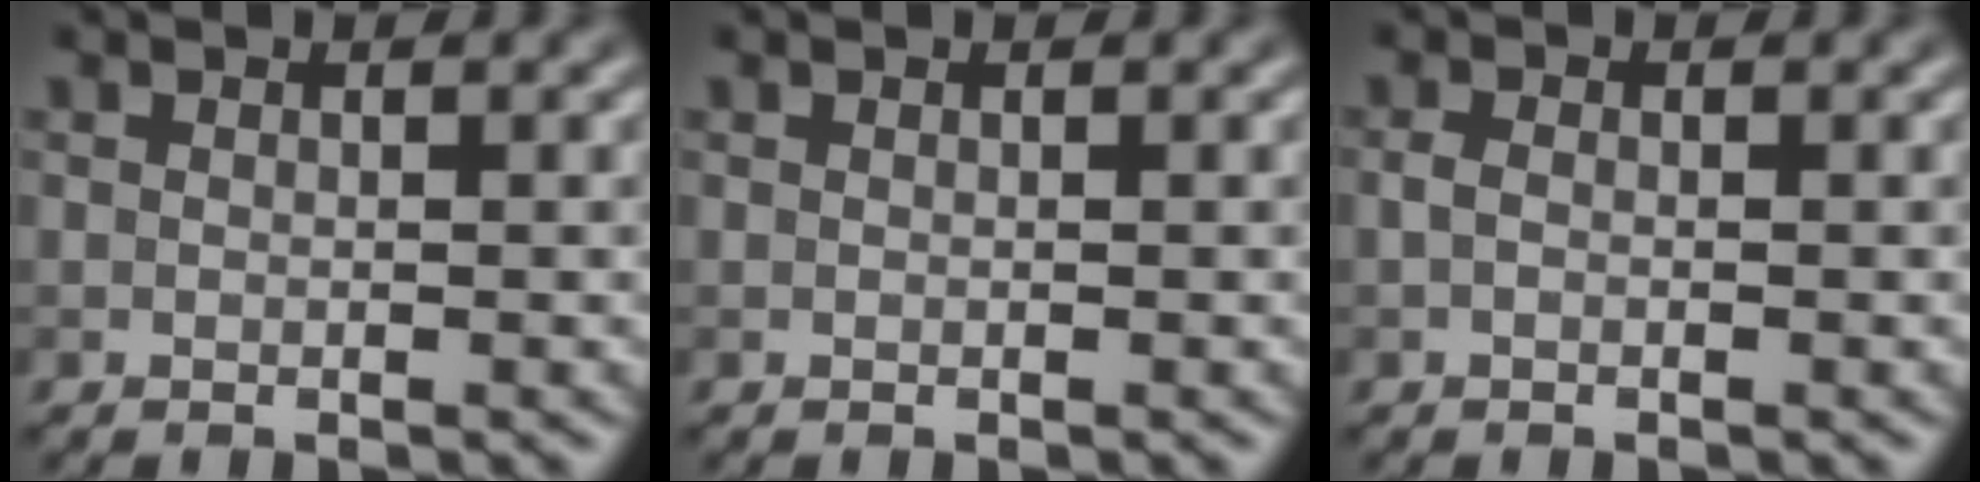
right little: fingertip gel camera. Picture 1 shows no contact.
{"total": 0.0}
{"total": 0.8, "force": [-0.3, 0.5, 0.5], "torque": [-0.014, 0.001, -0.008]}